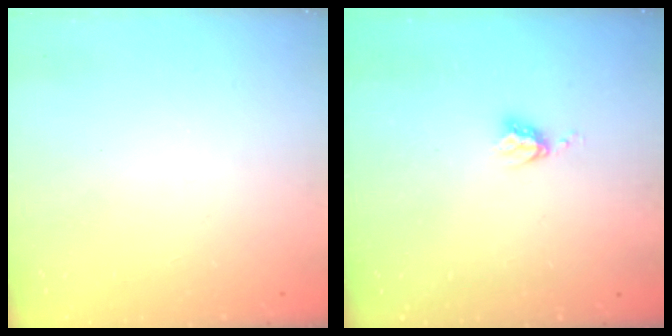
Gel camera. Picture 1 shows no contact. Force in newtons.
{"total": 4.0, "press": 3.9, "slide": 0.6}